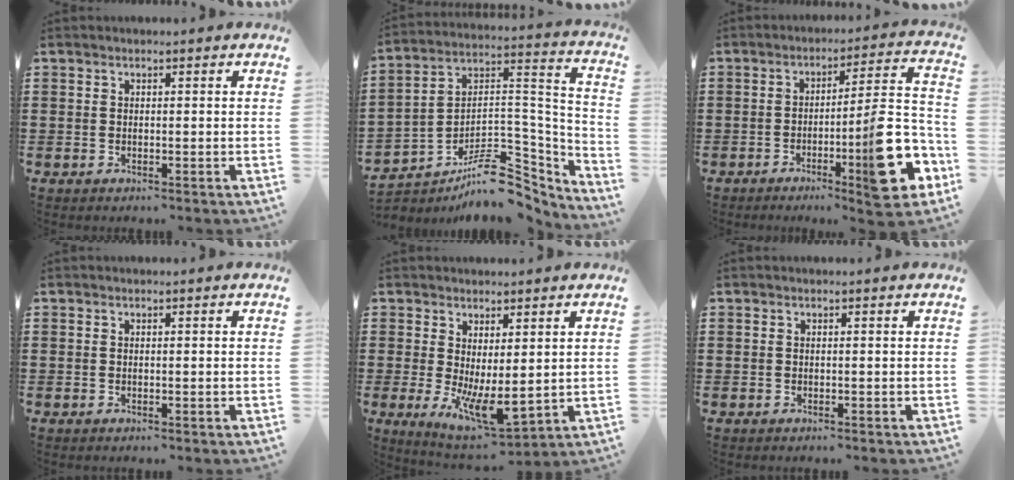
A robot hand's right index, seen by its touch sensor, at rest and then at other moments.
{"total": 10.5, "force": [-6.9, 5.1, 6.0], "torque": [-0.087, 0.023, -0.125]}
{"total": 13.2, "force": [-4.8, 2.3, 12.0], "torque": [-0.168, -0.021, -0.085]}
{"total": 0.0}
{"total": 5.9, "force": [-0.6, 2.0, 5.6], "torque": [-0.097, -0.020, -0.002]}
{"total": 0.0}